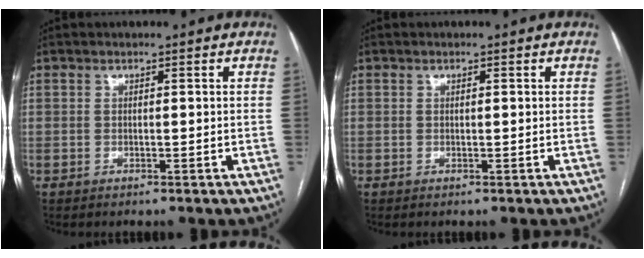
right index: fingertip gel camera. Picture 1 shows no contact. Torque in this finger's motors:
{"motor_torque": [-0.14, 0.09, -0.04, 0.00]}